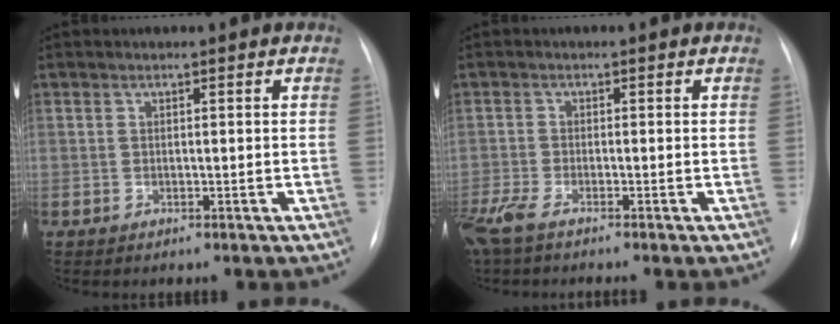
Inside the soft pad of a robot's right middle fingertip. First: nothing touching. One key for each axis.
{"total": 4.6, "fx": -3.5, "fy": 0.6, "fz": 2.9, "tx": -0.064, "ty": -0.012, "tz": -0.071}